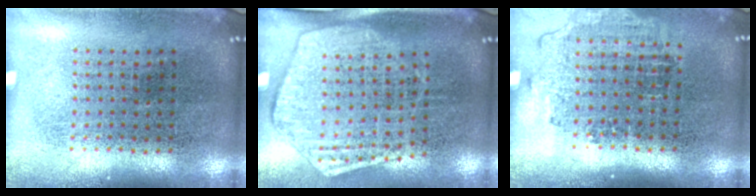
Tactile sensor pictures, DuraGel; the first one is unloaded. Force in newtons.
{"total": 1.8, "press": 1.5, "slide": 0.8}
{"total": 1.2, "press": 1.1, "slide": 0.5}